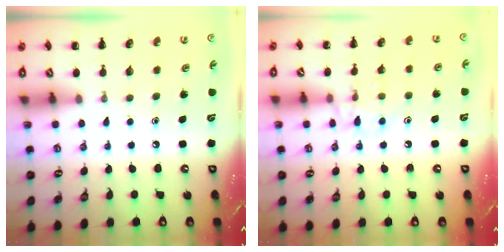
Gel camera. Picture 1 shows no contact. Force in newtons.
{"total": 8.9, "press": 8.9, "slide": 0.7}